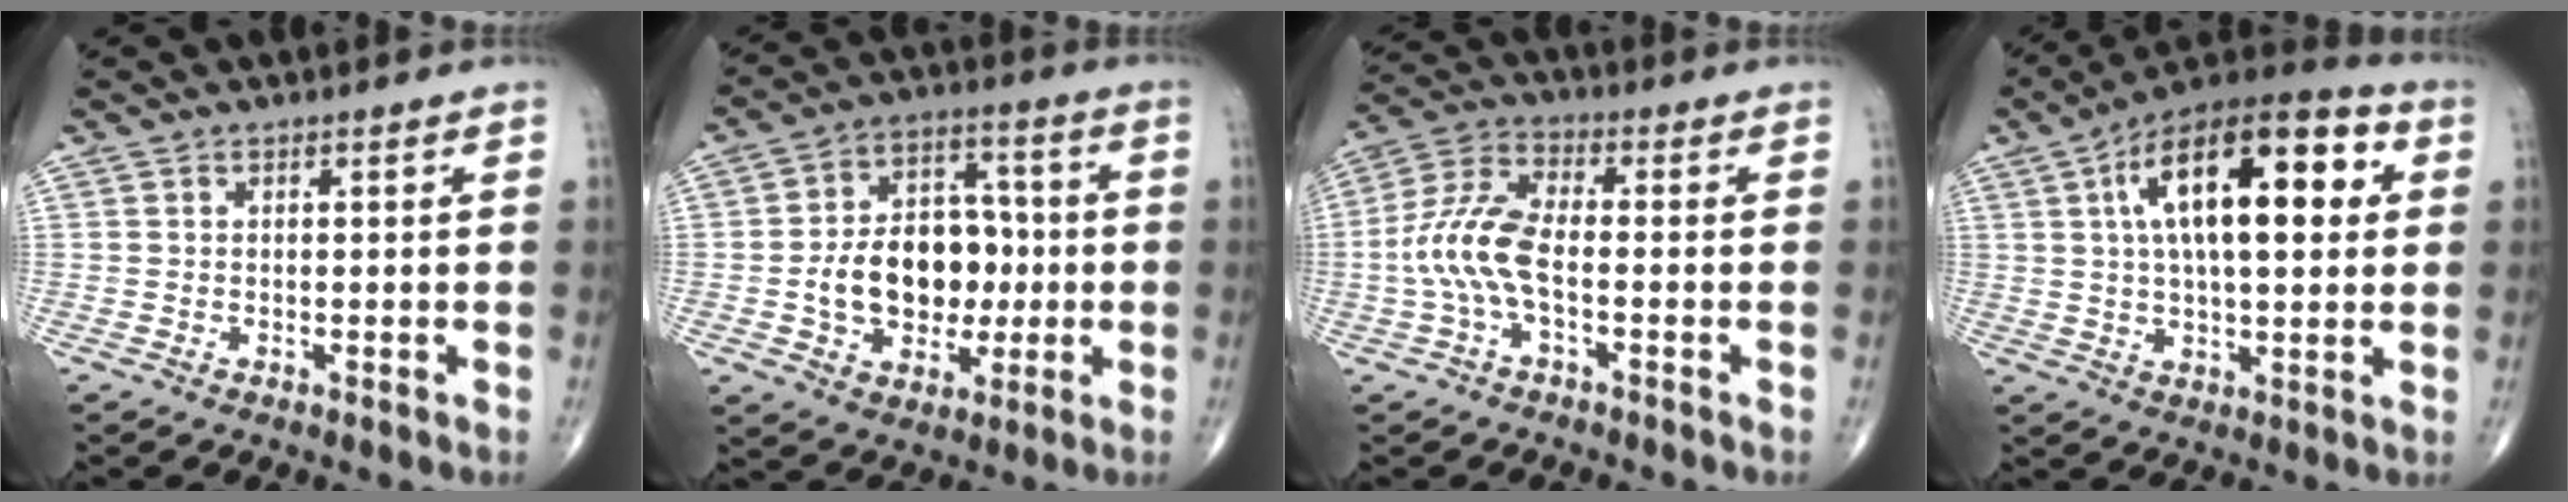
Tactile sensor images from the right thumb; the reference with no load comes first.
{"total": 15.4, "force": [-1.6, 11.1, 10.6], "torque": [-0.131, 0.034, -0.020]}
{"total": 9.7, "force": [-1.9, 4.2, 8.5], "torque": [-0.195, 0.032, -0.044]}
{"total": 21.9, "force": [5.5, 9.3, 19.0], "torque": [-0.287, 0.016, 0.076]}